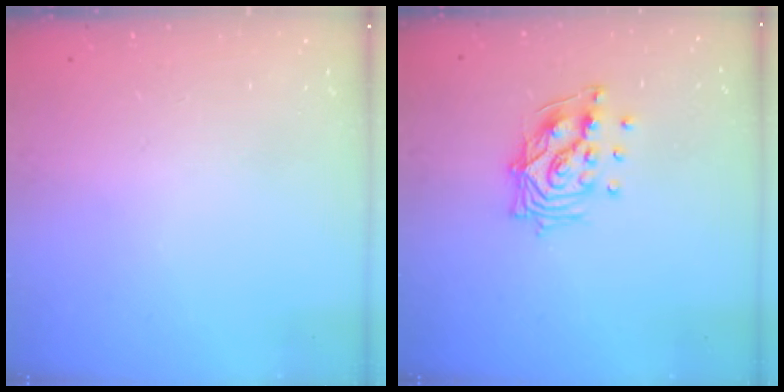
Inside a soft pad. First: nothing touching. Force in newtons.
{"total": 12.6, "press": 12.5, "slide": 1.3}